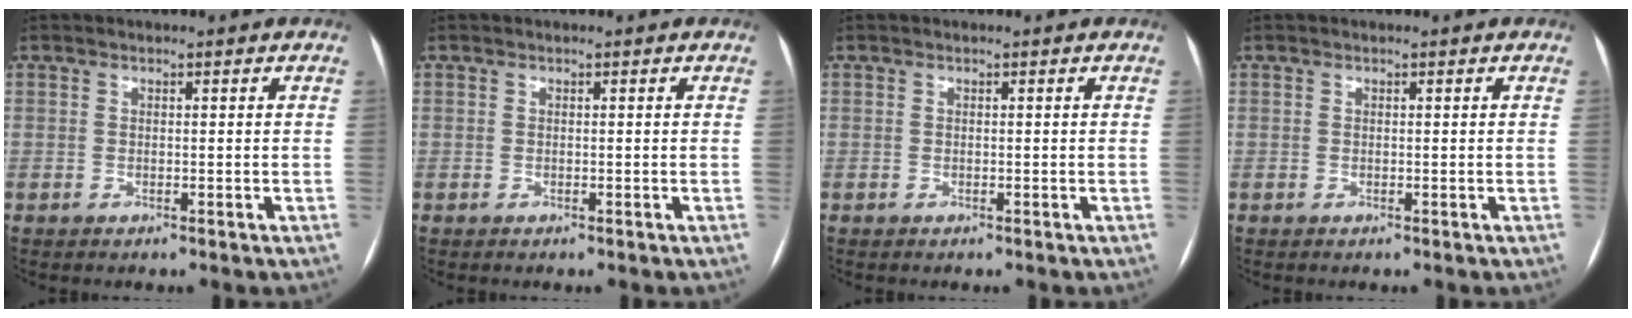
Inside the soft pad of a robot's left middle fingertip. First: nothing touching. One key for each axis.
{"total": 0.0}
{"total": 0.0}
{"total": 0.0}